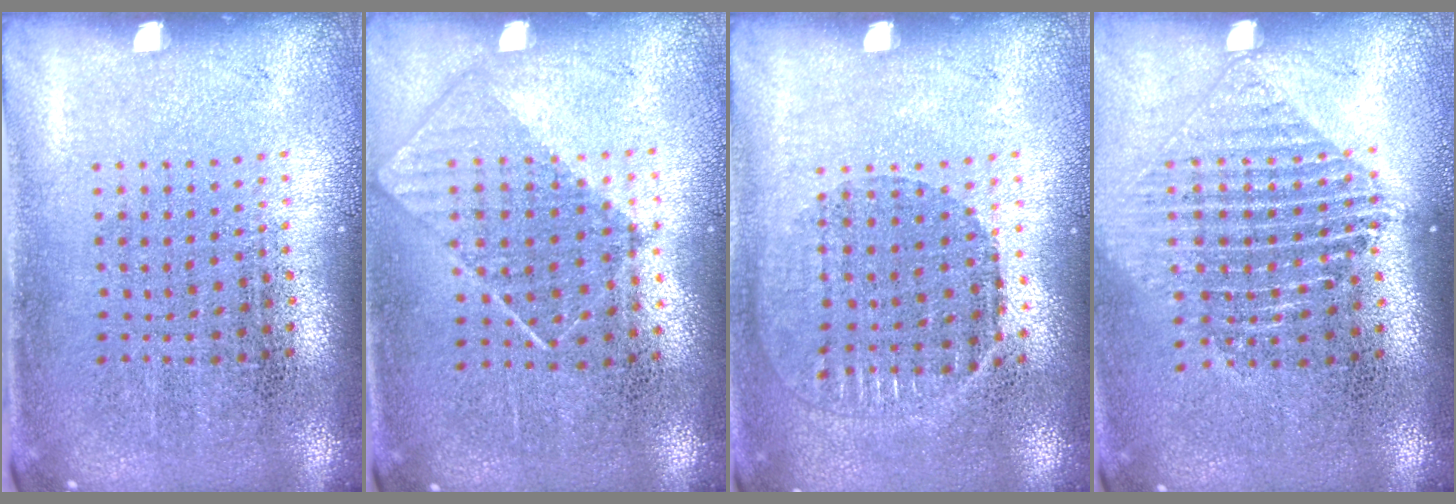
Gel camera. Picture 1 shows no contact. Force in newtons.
{"total": 0.8, "press": 0.7, "slide": 0.5}
{"total": 1.0, "press": 0.9, "slide": 0.4}
{"total": 1.4, "press": 1.3, "slide": 0.6}